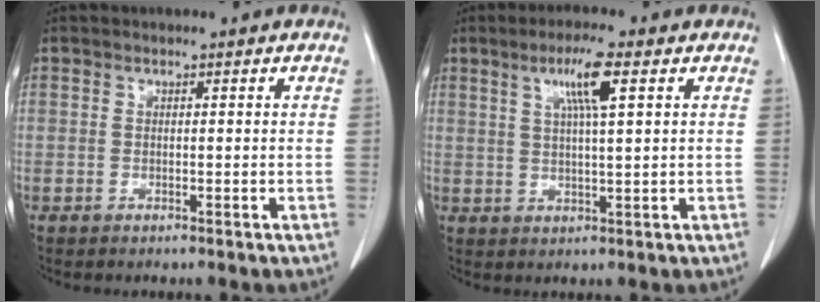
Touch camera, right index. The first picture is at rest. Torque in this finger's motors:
{"motor_torque": [0.83, 0.44, 0.18, 0.06]}